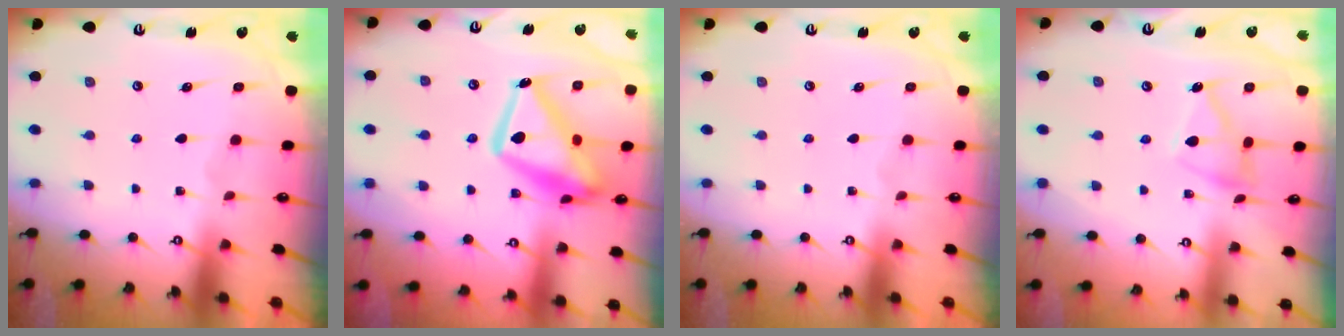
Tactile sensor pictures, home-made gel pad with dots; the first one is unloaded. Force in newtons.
{"total": 16.1, "press": 16.0, "slide": 1.5}
{"total": 0.0}
{"total": 11.5, "press": 11.5, "slide": 0.9}